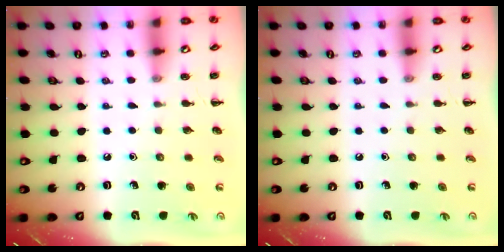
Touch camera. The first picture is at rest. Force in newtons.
{"total": 0.0}